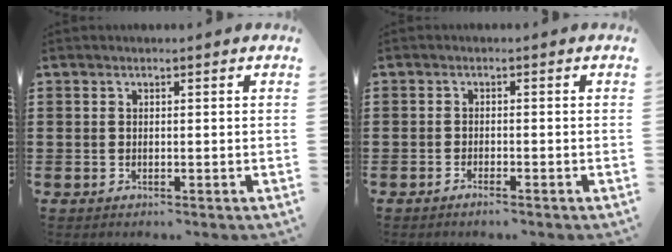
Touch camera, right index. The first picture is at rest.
{"total": 1.1, "force": [-1.0, 0.0, 0.5], "torque": [-0.010, -0.003, -0.019]}